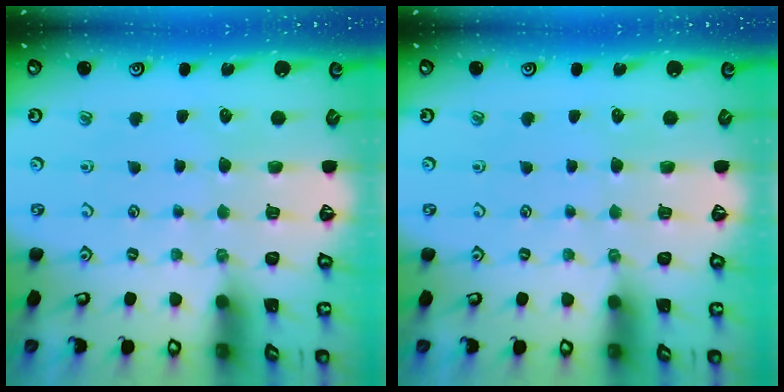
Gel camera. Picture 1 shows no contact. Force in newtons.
{"total": 0.0}